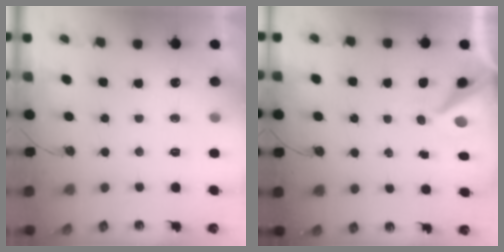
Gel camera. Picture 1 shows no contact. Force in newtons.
{"total": 8.6, "press": 8.5, "slide": 1.2}